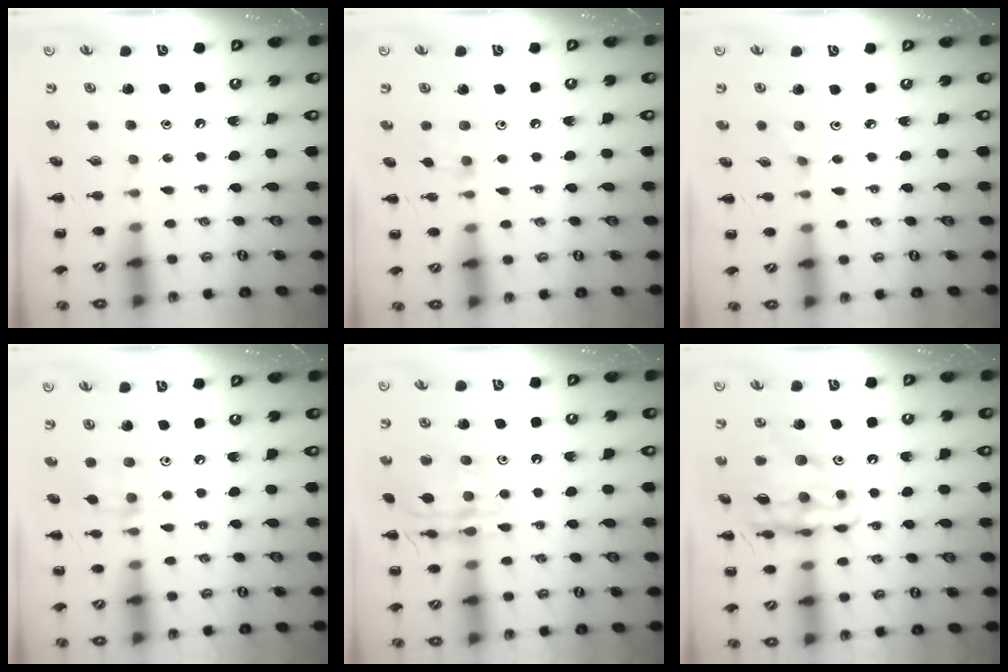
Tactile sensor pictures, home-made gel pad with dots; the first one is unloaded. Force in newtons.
{"total": 5.1, "press": 4.8, "slide": 1.5}
{"total": 2.0, "press": 1.9, "slide": 0.7}
{"total": 7.7, "press": 7.7, "slide": 0.6}
{"total": 15.4, "press": 15.3, "slide": 1.2}
{"total": 17.3, "press": 17.1, "slide": 2.7}